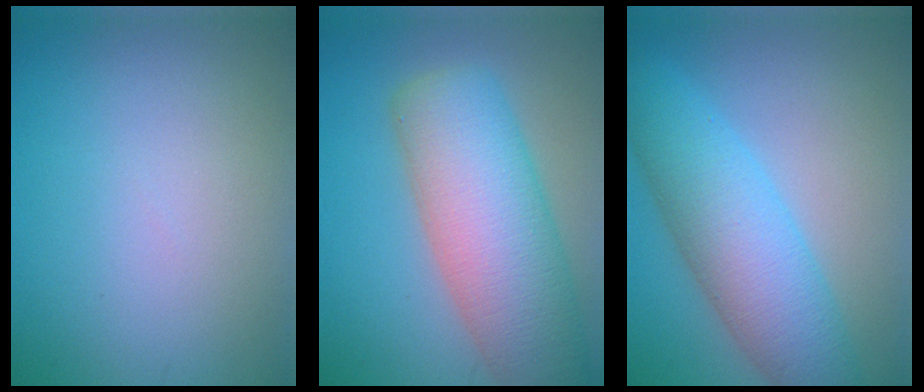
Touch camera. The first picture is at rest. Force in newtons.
{"total": 10.6, "press": 10.6, "slide": 0.6}
{"total": 8.0, "press": 8.0, "slide": 0.1}